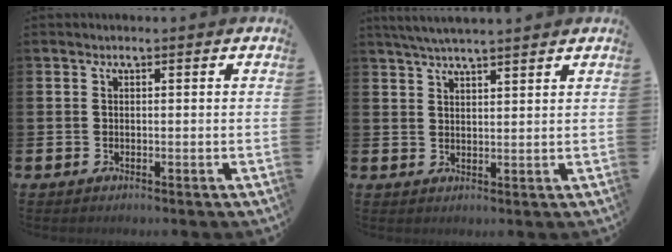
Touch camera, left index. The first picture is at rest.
{"total": 4.2, "force": [4.0, 0.0, 1.3], "torque": [-0.034, -0.009, 0.073]}